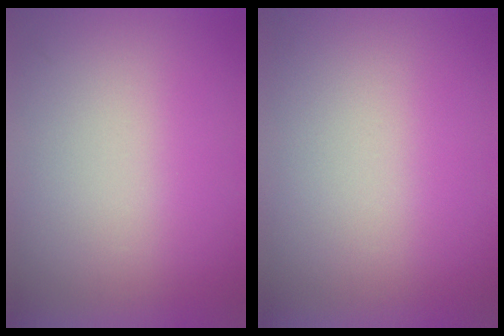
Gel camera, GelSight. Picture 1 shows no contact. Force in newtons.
{"total": 1.0}